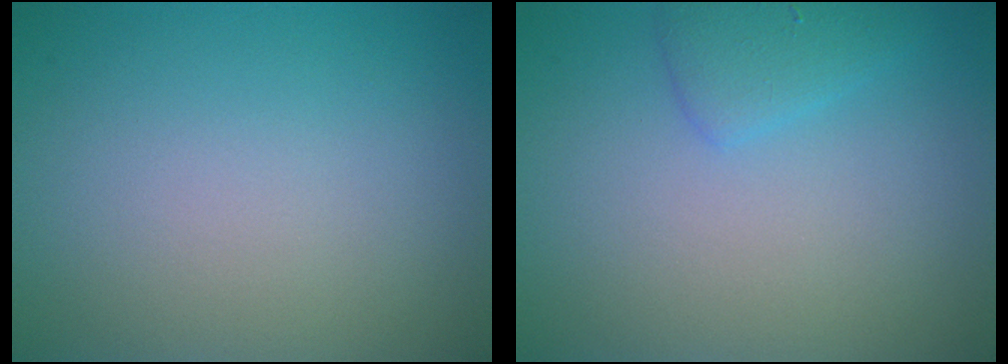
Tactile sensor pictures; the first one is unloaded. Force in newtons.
{"total": 1.9, "press": 1.9, "slide": 0.0}